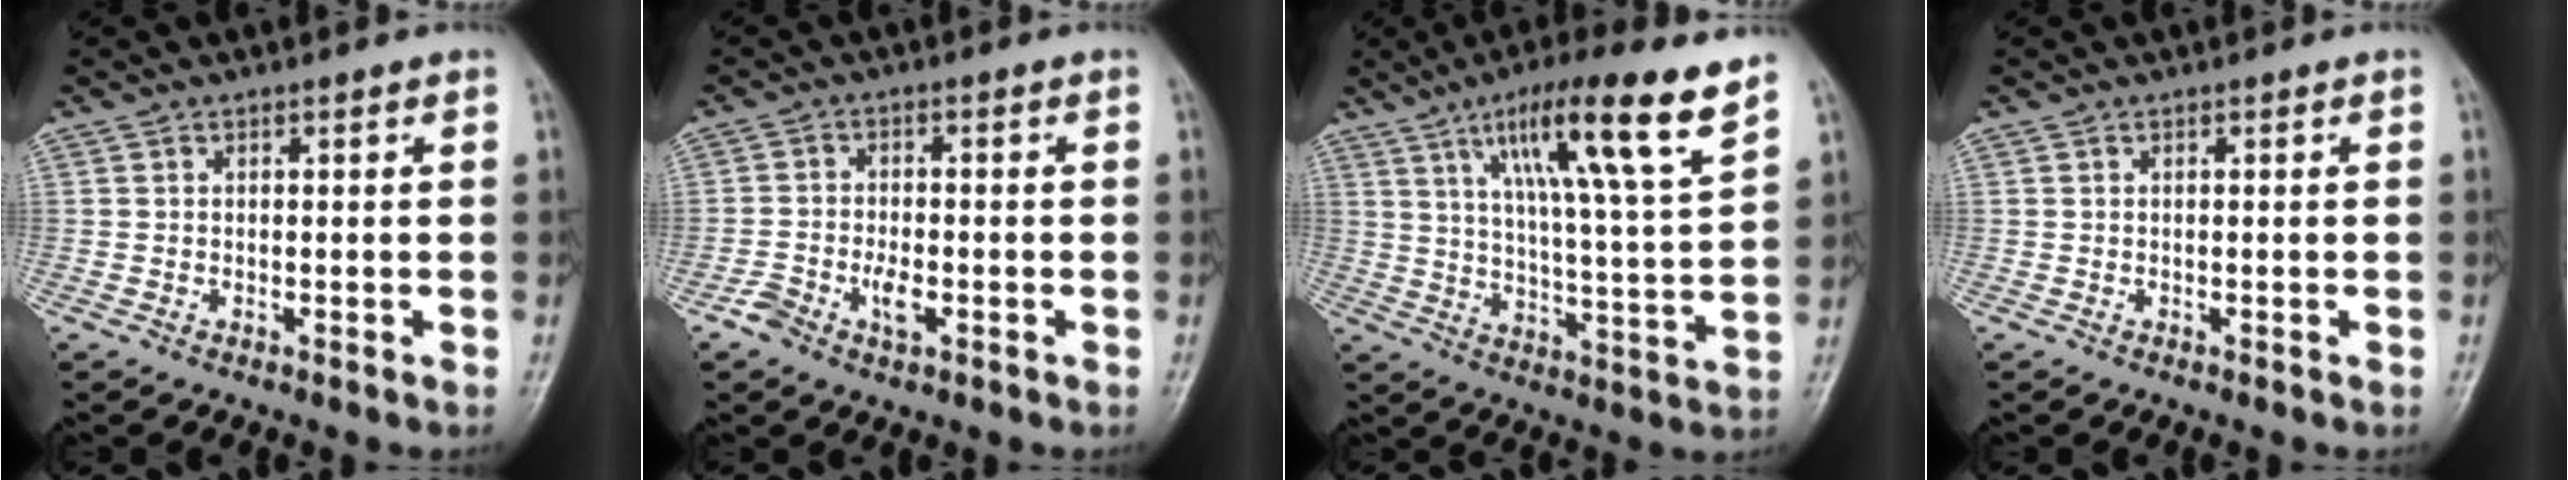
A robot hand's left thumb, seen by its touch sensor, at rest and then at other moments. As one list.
[{"total": 4.7, "force": [-2.1, 2.5, 3.4], "torque": [-0.064, 0.015, -0.038]}, {"total": 17.4, "force": [10.1, 1.6, 14.1], "torque": [-0.221, -0.040, 0.164]}, {"total": 0.0}]